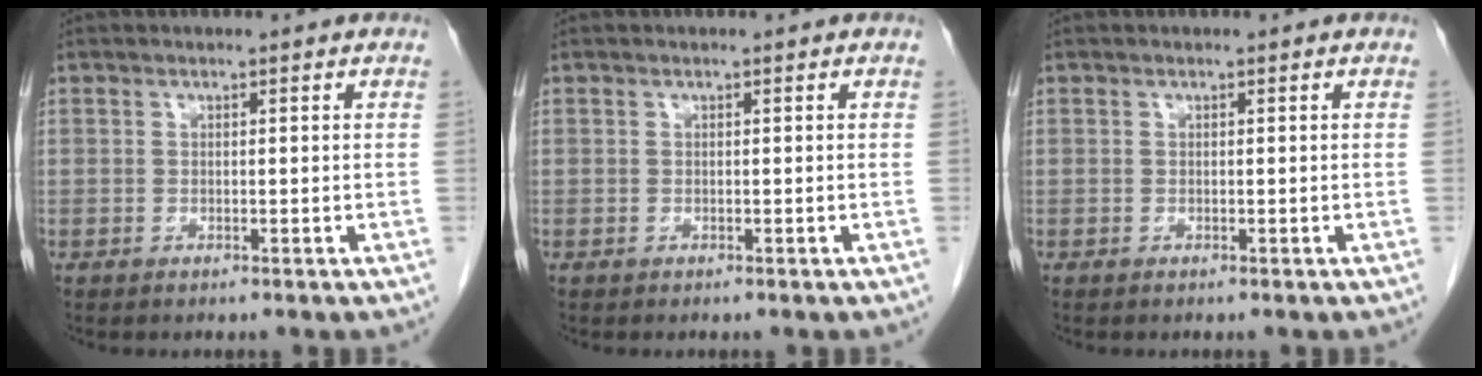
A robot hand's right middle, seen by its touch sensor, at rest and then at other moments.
{"total": 0.0}
{"total": 0.0}